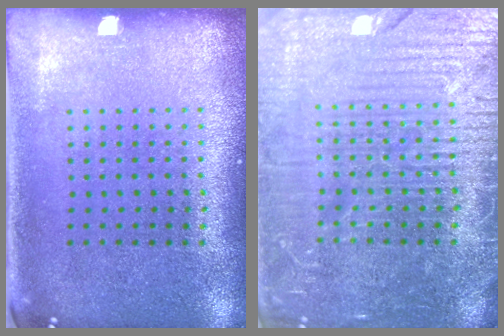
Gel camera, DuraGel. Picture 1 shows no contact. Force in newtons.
{"total": 6.9, "press": 6.9, "slide": 0.9}